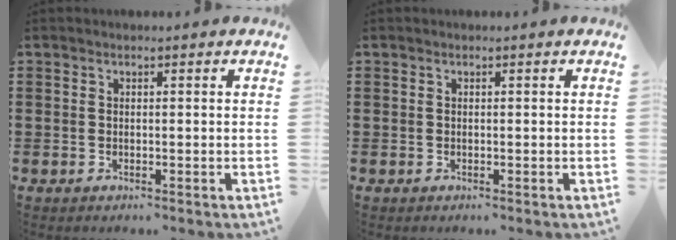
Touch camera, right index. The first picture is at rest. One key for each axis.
{"total": 0.0}